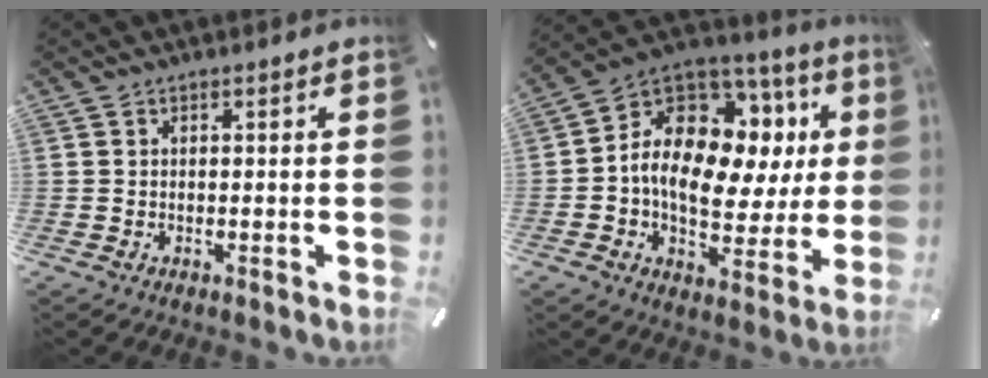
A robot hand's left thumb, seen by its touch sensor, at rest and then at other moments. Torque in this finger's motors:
{"motor_torque": [1.61, 3.39, 0.99, 0.07, 0.39]}